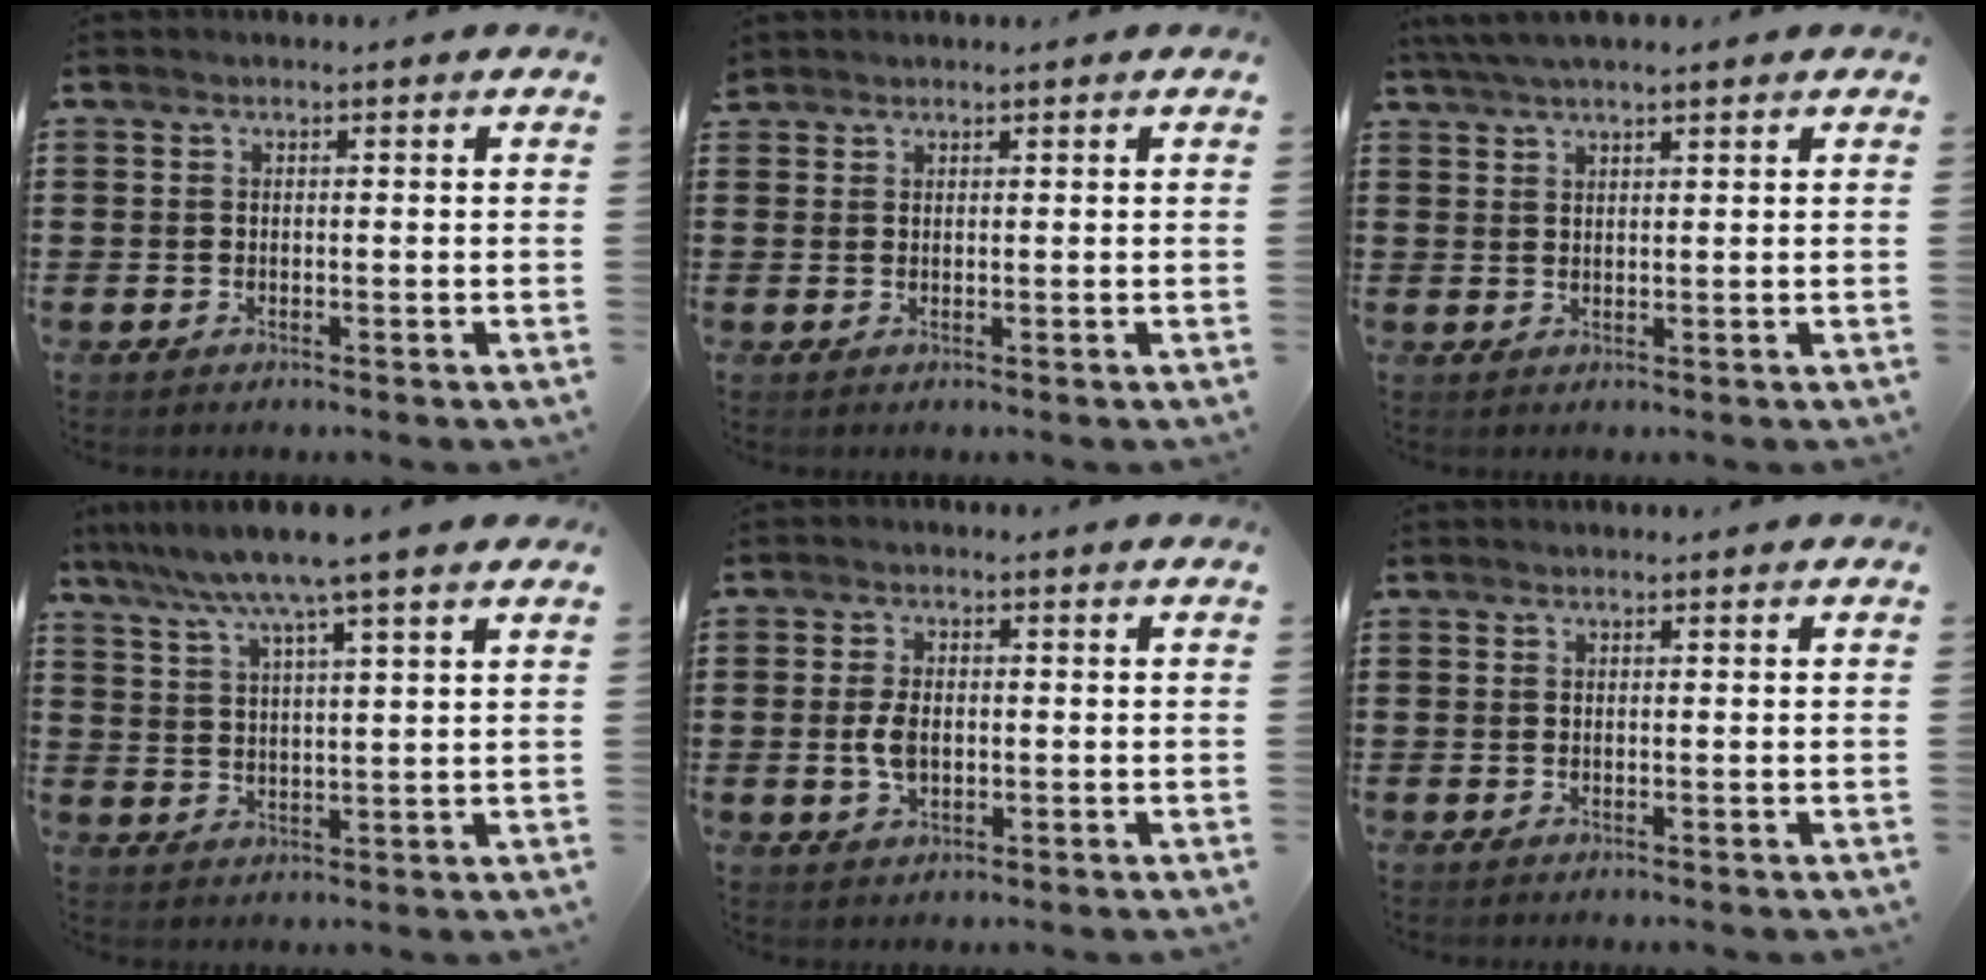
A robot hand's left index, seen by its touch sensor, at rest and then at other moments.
{"total": 0.9, "force": [0.9, 0.3, 0.0], "torque": [-0.003, 0.001, 0.018]}
{"total": 3.1, "force": [2.5, 0.4, 1.8], "torque": [-0.040, 0.004, 0.047]}
{"total": 7.6, "force": [6.0, -0.6, 4.6], "torque": [-0.105, -0.022, 0.104]}
{"total": 4.1, "force": [-0.2, 2.3, 3.3], "torque": [-0.086, -0.002, -0.010]}
{"total": 0.0}